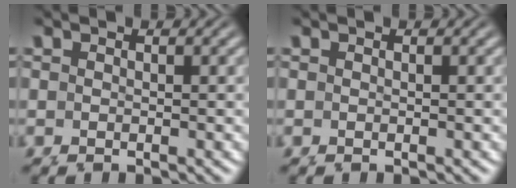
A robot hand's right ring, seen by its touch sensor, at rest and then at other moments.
{"total": 1.5, "force": [-0.3, -1.4, -0.5], "torque": [0.017, -0.011, 0.007]}